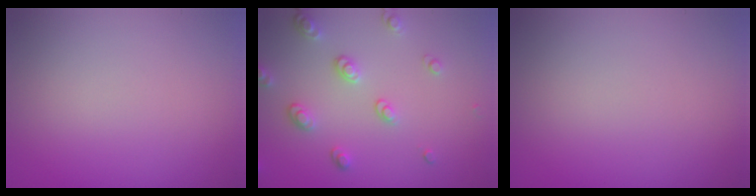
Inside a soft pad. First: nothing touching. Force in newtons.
{"total": 2.6, "press": 2.4, "slide": 0.9}
{"total": 0.0}